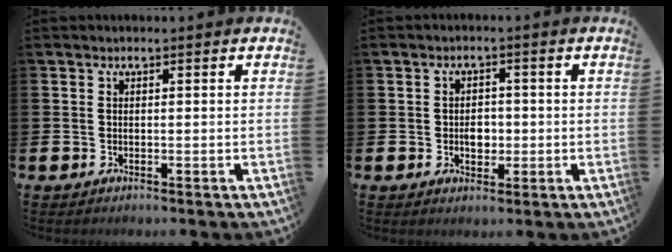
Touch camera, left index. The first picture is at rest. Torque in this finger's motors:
{"motor_torque": [0.76, 0.32, 0.07, 0.07]}